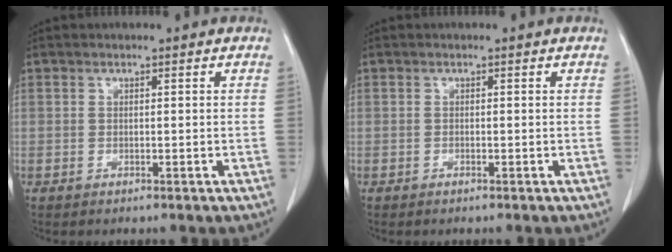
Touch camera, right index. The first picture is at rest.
{"total": 0.0}